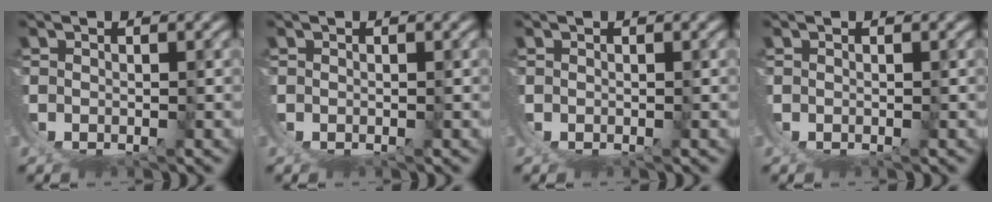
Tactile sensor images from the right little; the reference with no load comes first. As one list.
[{"total": 0.0}, {"total": 0.0}, {"total": 0.0}]